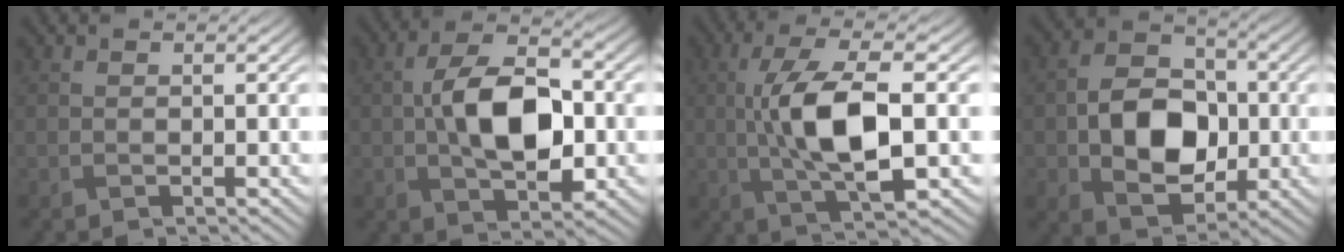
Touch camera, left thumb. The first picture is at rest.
{"total": 10.7, "force": [-0.4, 5.7, 9.0], "torque": [-0.169, 0.003, -0.010]}
{"total": 11.0, "force": [-0.2, 3.8, 10.3], "torque": [-0.203, 0.008, -0.006]}
{"total": 10.6, "force": [-1.2, 7.6, 7.3], "torque": [-0.144, -0.002, -0.024]}